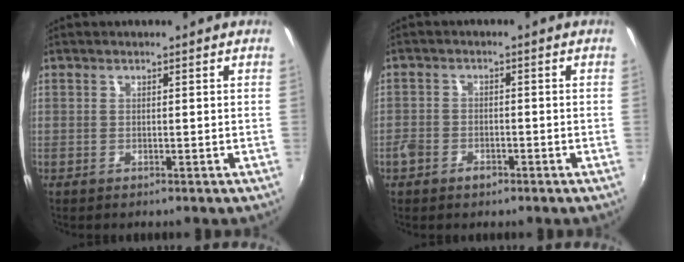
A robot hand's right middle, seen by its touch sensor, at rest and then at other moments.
{"total": 4.0, "force": [-2.6, 2.5, 1.7], "torque": [-0.046, 0.001, -0.047]}